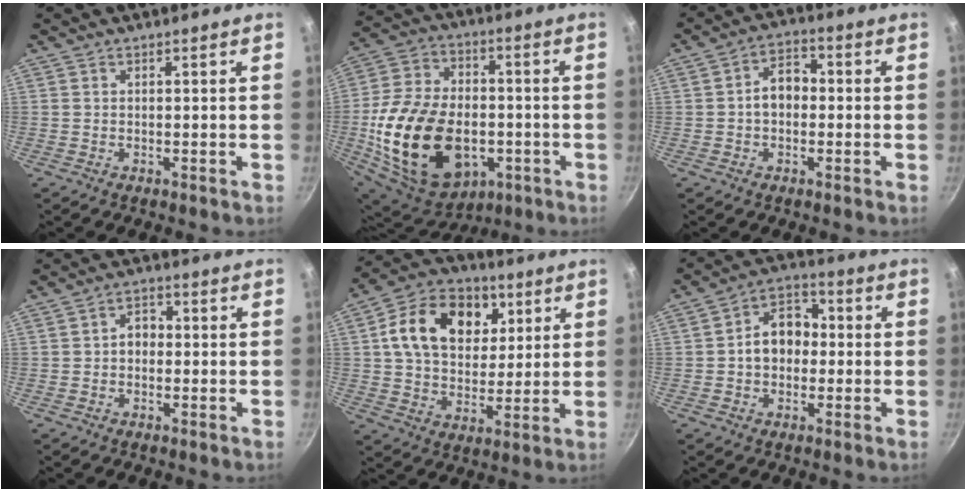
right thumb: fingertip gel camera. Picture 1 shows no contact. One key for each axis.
{"total": 27.7, "fx": -5.4, "fy": 18.2, "fz": 20.1, "tx": -0.366, "ty": 0.022, "tz": -0.077}
{"total": 6.2, "fx": -0.3, "fy": 4.5, "fz": 4.3, "tx": -0.036, "ty": 0.024, "tz": -0.013}
{"total": 3.4, "fx": -0.3, "fy": 2.6, "fz": 2.1, "tx": -0.013, "ty": 0.014, "tz": -0.010}
{"total": 18.2, "fx": 5.7, "fy": 13.1, "fz": 11.2, "tx": -0.160, "ty": 0.002, "tz": 0.086}
{"total": 9.5, "fx": -0.3, "fy": 7.2, "fz": 6.2, "tx": -0.053, "ty": 0.029, "tz": -0.017}